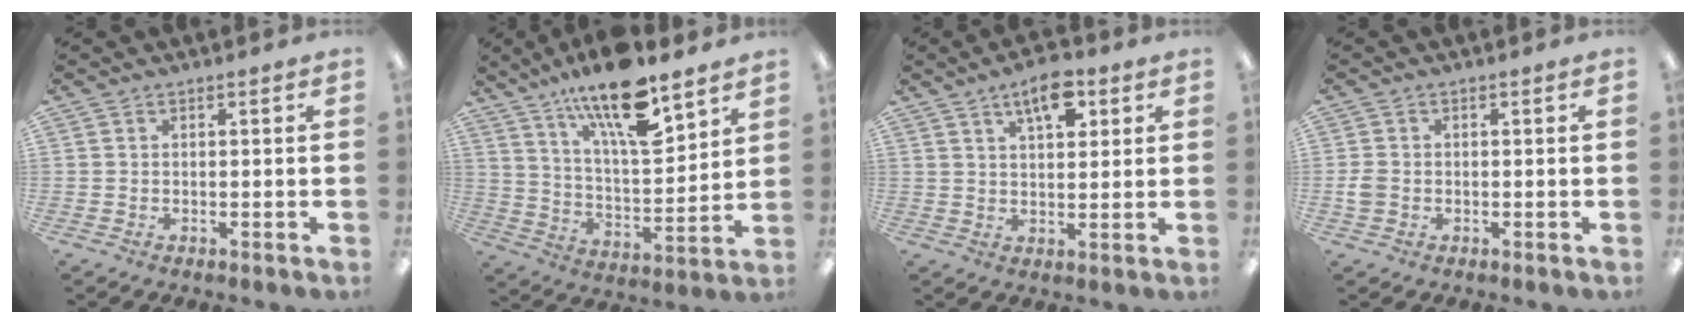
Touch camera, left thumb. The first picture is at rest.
{"total": 18.5, "force": [13.1, 5.5, 11.9], "torque": [-0.203, -0.075, 0.216]}
{"total": 8.6, "force": [4.7, 3.9, 6.1], "torque": [-0.087, -0.016, 0.077]}
{"total": 2.5, "force": [-0.5, 2.0, 1.4], "torque": [-0.024, 0.005, -0.008]}